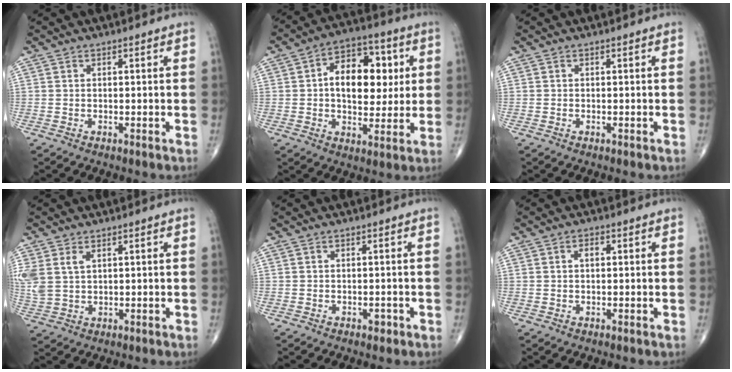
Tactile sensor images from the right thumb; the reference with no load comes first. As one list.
[{"total": 14.9, "force": [2.2, 9.3, 11.4], "torque": [-0.128, 0.011, 0.029]}, {"total": 0.0}, {"total": 6.4, "force": [2.3, 4.0, 4.5], "torque": [-0.116, 0.005, 0.058]}, {"total": 1.3, "force": [-0.7, 0.8, 0.7], "torque": [-0.006, 0.002, -0.011]}, {"total": 1.8, "force": [0.4, 1.0, 1.5], "torque": [-0.025, 0.005, 0.005]}]